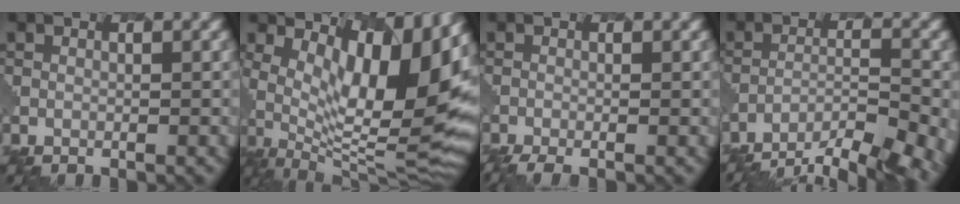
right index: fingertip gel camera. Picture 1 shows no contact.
{"total": 13.8, "force": [4.7, 5.2, 11.8], "torque": [-0.168, -0.011, 0.095]}
{"total": 3.2, "force": [-2.3, 0.8, 2.1], "torque": [-0.026, -0.007, -0.037]}
{"total": 10.1, "force": [-8.5, 3.3, 4.5], "torque": [-0.063, -0.015, -0.108]}